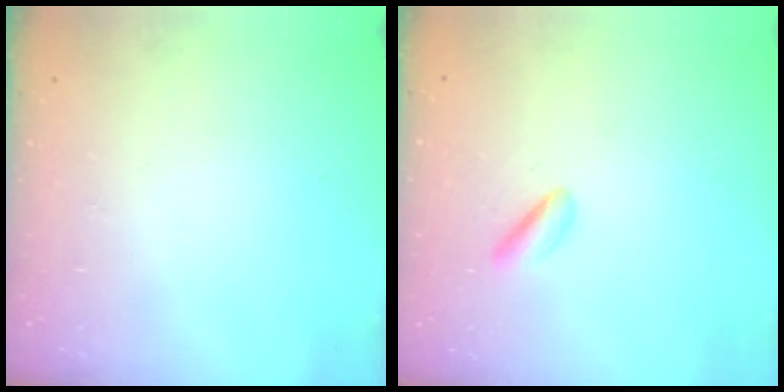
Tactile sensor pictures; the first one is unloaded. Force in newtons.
{"total": 2.5, "press": 2.3, "slide": 1.0}